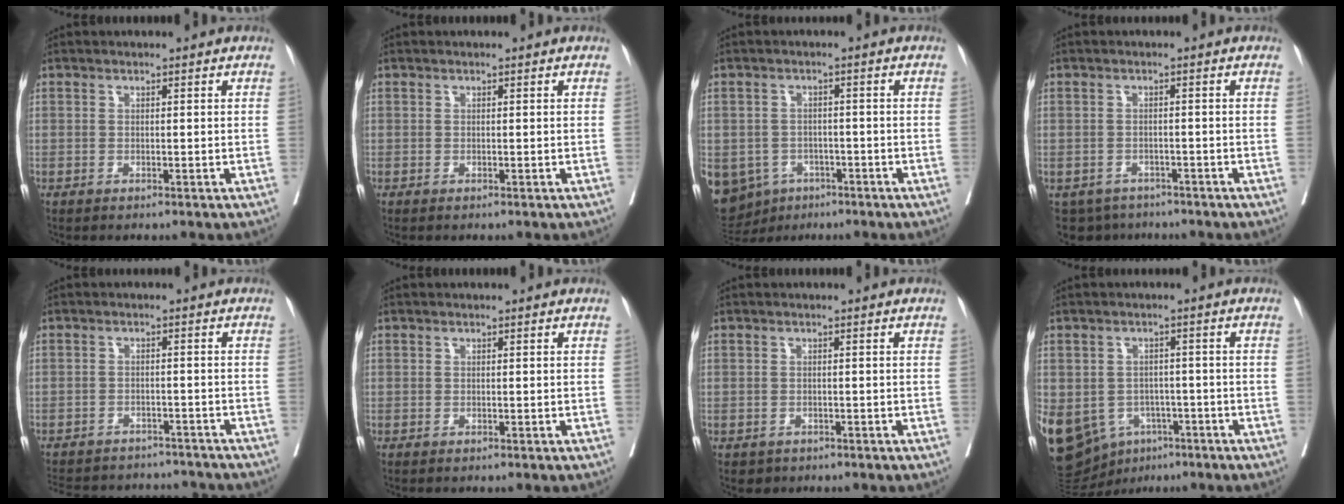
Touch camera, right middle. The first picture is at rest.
{"total": 0.7, "force": [-0.5, -0.1, 0.5], "torque": [-0.015, -0.001, -0.007]}
{"total": 13.0, "force": [-6.3, 10.6, 4.2], "torque": [-0.126, 0.000, -0.080]}
{"total": 4.9, "force": [-3.9, 3.0, -0.1], "torque": [0.007, 0.001, -0.056]}
{"total": 14.4, "force": [-13.1, 5.1, 3.2], "torque": [-0.070, 0.013, -0.163]}
{"total": 0.0}
{"total": 1.6, "force": [-1.0, 1.2, 0.1], "torque": [-0.006, 0.001, -0.012]}
{"total": 24.1, "force": [-10.1, 18.9, 11.0], "torque": [-0.351, -0.012, -0.138]}